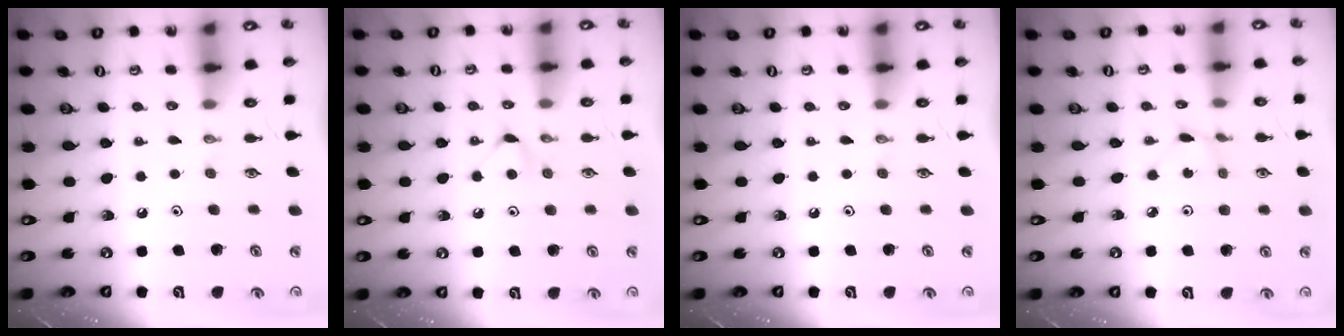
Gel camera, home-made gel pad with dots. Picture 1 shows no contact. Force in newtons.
{"total": 3.7, "press": 3.7, "slide": 0.4}
{"total": 0.0}
{"total": 0.7, "press": 0.7, "slide": 0.1}